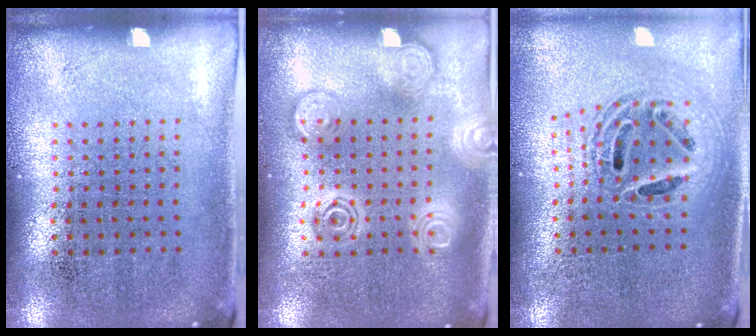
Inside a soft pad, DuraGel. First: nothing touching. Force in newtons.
{"total": 3.1, "press": 3.1, "slide": 0.4}
{"total": 1.9, "press": 1.5, "slide": 1.2}